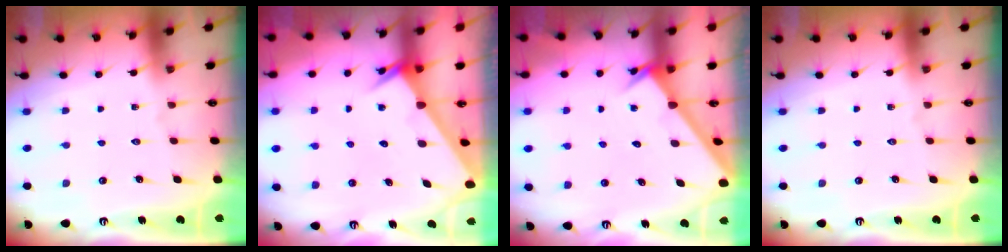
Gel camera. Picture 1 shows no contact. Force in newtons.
{"total": 2.3, "press": 2.3, "slide": 0.1}
{"total": 2.6, "press": 2.6, "slide": 0.1}
{"total": 0.0}